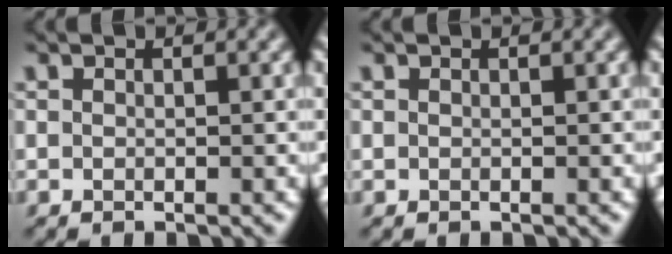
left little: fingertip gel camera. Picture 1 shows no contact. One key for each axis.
{"total": 0.0}